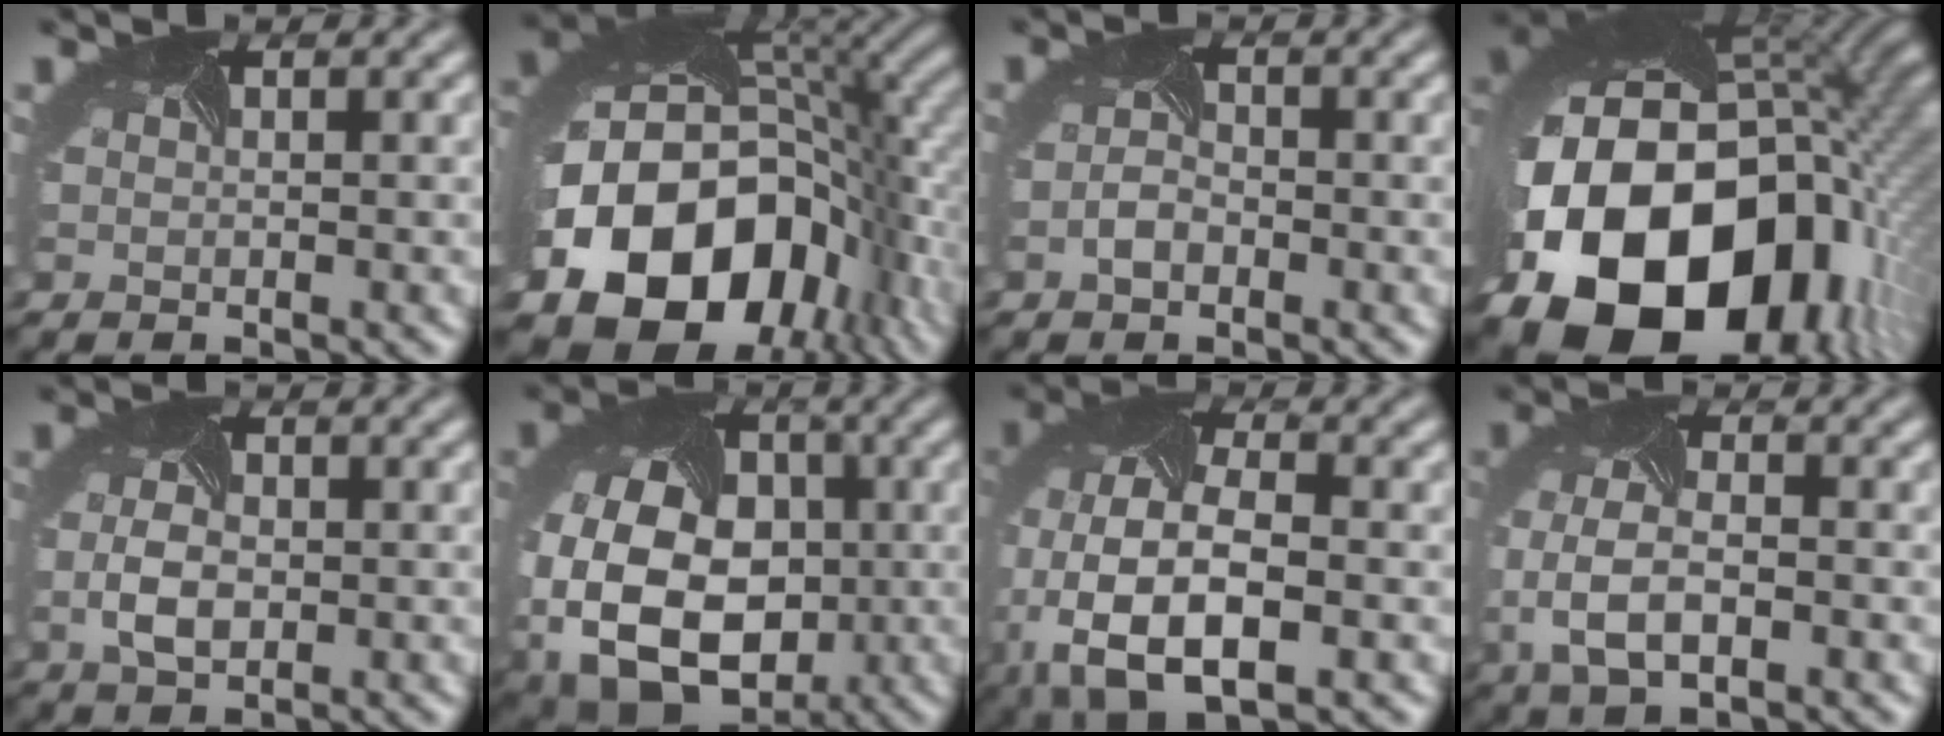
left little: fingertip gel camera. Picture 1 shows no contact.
{"total": 18.6, "force": [-6.1, 13.2, 11.6], "torque": [-0.230, -0.055, -0.073]}
{"total": 1.7, "force": [-1.4, 0.6, 0.6], "torque": [-0.024, -0.001, -0.022]}
{"total": 22.1, "force": [-6.6, 15.9, 13.9], "torque": [-0.331, -0.070, -0.091]}
{"total": 2.7, "force": [-0.9, 1.7, 2.0], "torque": [-0.056, -0.002, -0.009]}
{"total": 15.2, "force": [-3.3, 11.0, 10.0], "torque": [-0.197, -0.034, -0.029]}
{"total": 10.5, "force": [-3.7, 5.2, 8.3], "torque": [-0.188, -0.020, -0.054]}
{"total": 5.1, "force": [-1.5, 2.7, 4.0], "torque": [-0.101, -0.010, -0.019]}